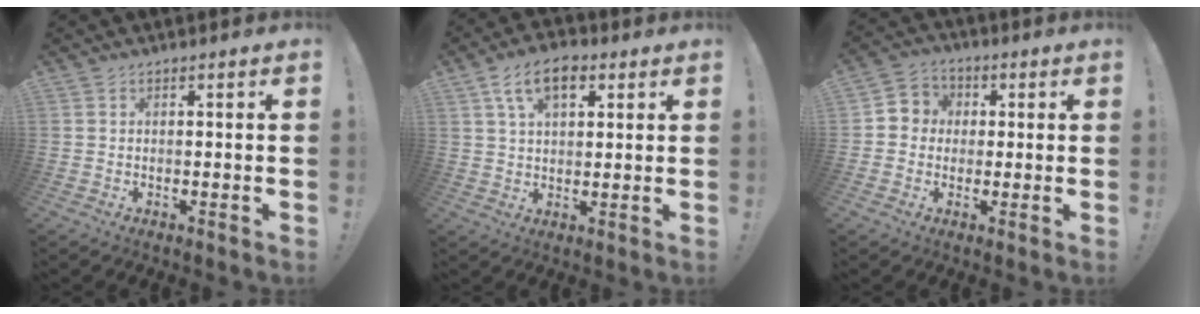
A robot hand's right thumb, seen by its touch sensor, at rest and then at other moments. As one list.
[{"total": 10.3, "force": [4.7, 5.6, 7.2], "torque": [-0.113, 0.001, 0.085]}, {"total": 6.1, "force": [-0.9, 5.9, 1.5], "torque": [-0.017, 0.017, -0.012]}]